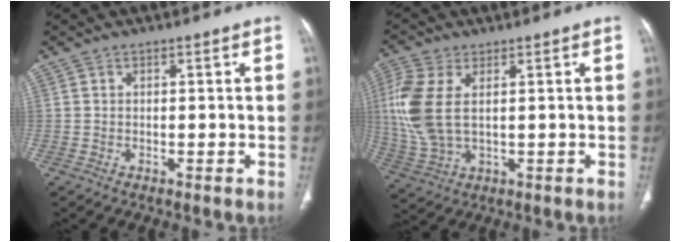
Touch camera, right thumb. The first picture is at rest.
{"total": 12.2, "force": [2.3, 6.6, 9.9], "torque": [-0.255, 0.000, 0.055]}